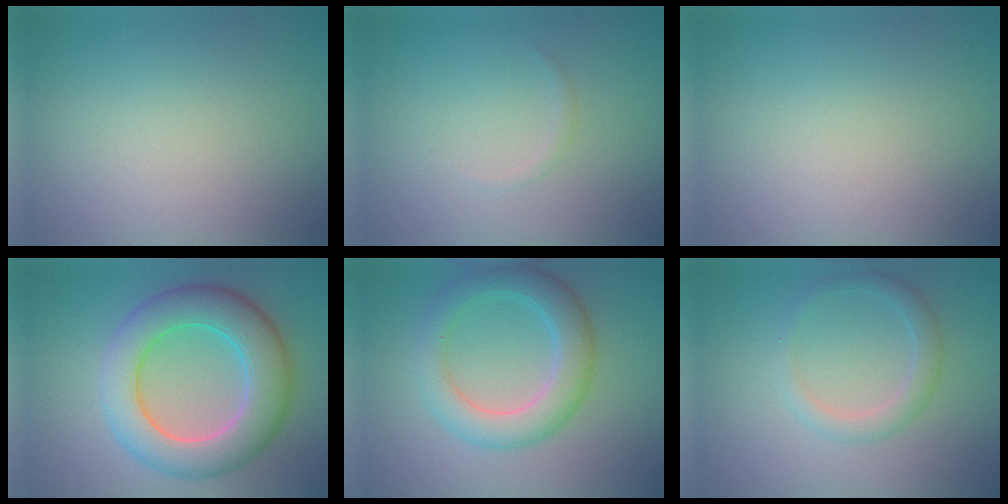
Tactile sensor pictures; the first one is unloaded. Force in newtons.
{"total": 0.5, "press": 0.5, "slide": 0.0}
{"total": 0.0}
{"total": 8.3, "press": 8.3, "slide": 0.6}
{"total": 5.1, "press": 5.1, "slide": 0.1}
{"total": 2.2, "press": 2.2, "slide": 0.2}